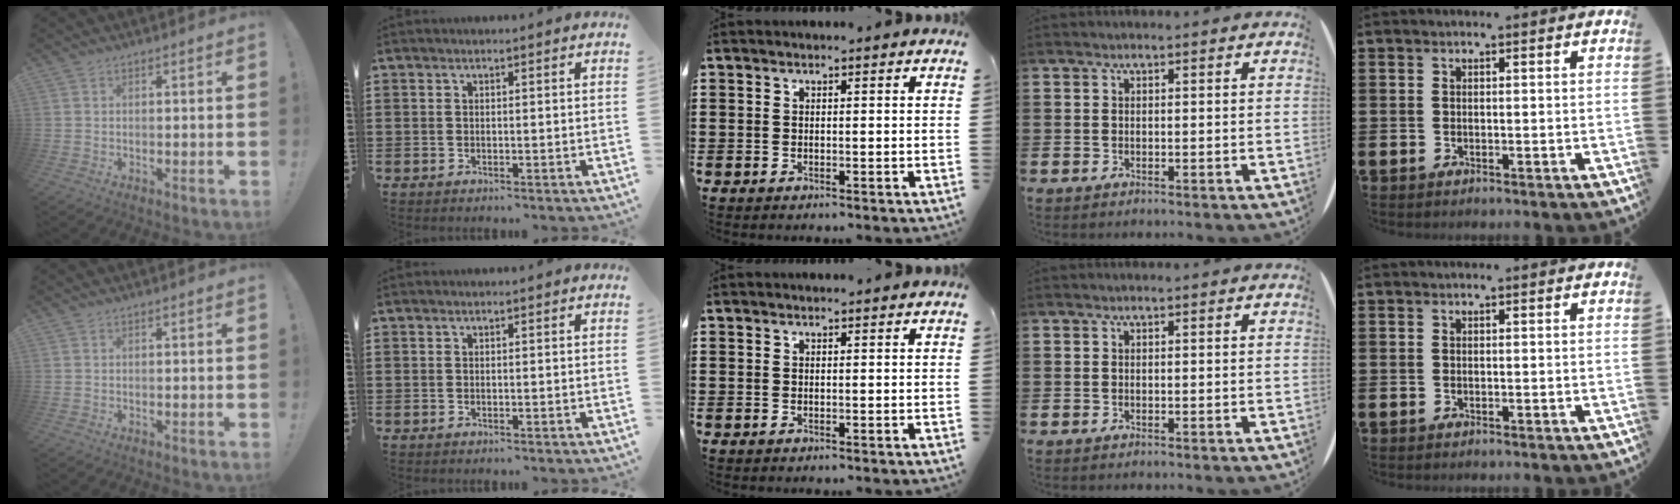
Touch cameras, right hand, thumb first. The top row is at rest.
{}